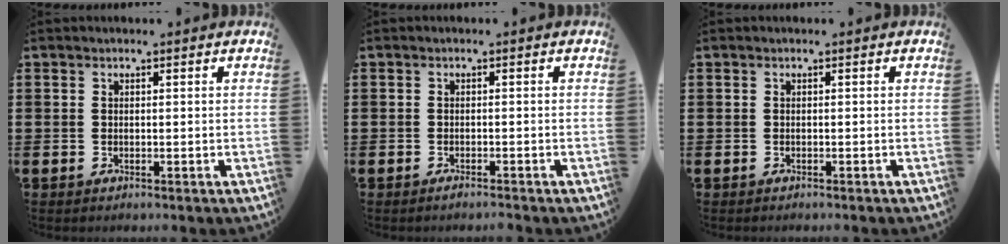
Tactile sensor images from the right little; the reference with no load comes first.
{"total": 0.9, "force": [-0.9, 0.1, 0.4], "torque": [-0.009, -0.005, -0.016]}
{"total": 0.0}